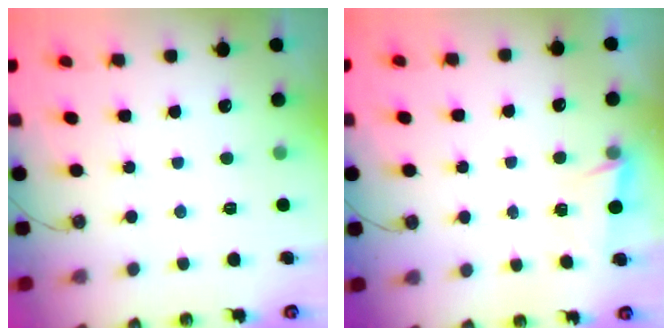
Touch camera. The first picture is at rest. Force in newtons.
{"total": 2.8, "press": 2.6, "slide": 1.0}